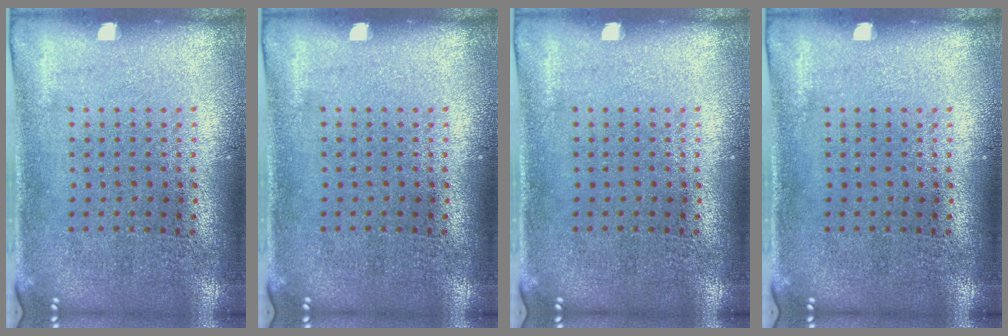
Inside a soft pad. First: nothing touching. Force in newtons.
{"total": 0.0}
{"total": 0.0}
{"total": 0.0}